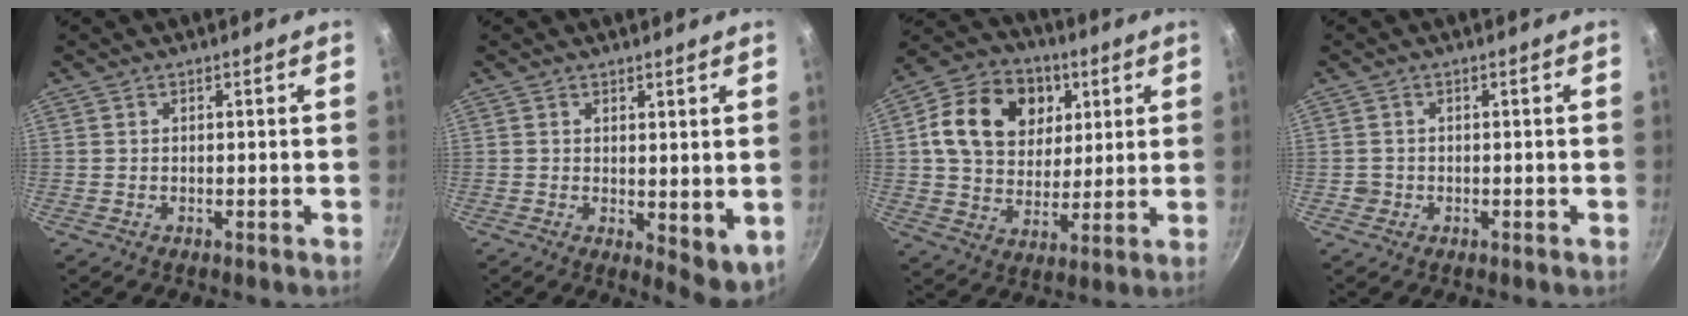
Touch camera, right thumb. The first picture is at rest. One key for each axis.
{"total": 4.6, "fx": 0.9, "fy": 2.2, "fz": 4.0, "tx": -0.052, "ty": -0.015, "tz": 0.015}
{"total": 18.0, "fx": 5.2, "fy": 13.9, "fz": 10.2, "tx": -0.155, "ty": 0.001, "tz": 0.083}
{"total": 1.3, "fx": -0.3, "fy": 1.2, "fz": 0.2, "tx": 0.002, "ty": 0.006, "tz": -0.002}